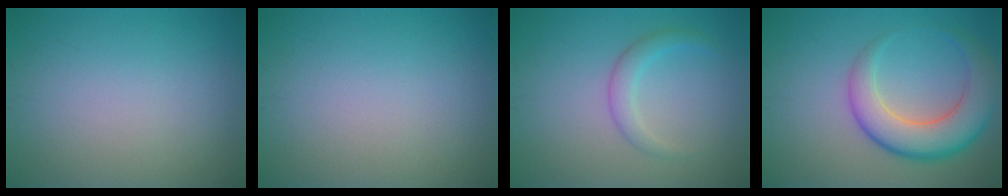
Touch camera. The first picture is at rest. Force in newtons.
{"total": 0.0}
{"total": 1.5, "press": 1.5, "slide": 0.1}
{"total": 6.5, "press": 6.5, "slide": 0.2}